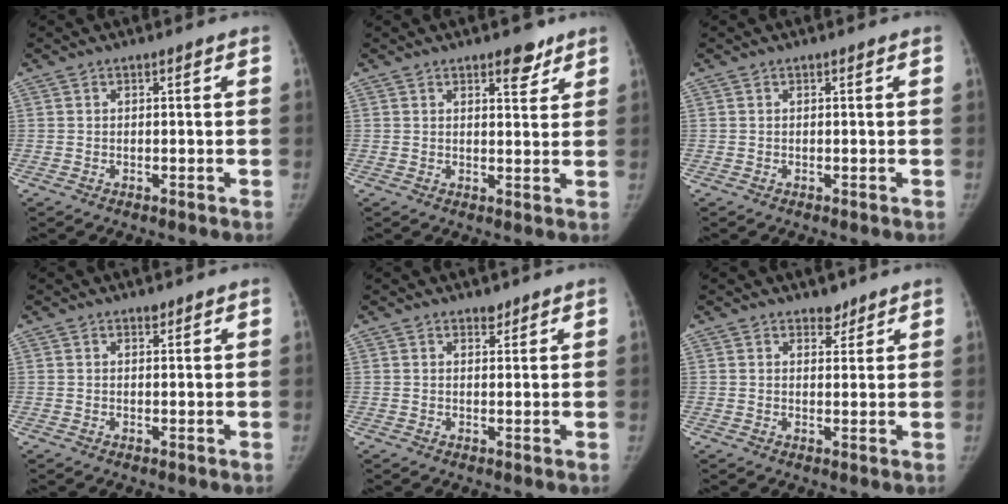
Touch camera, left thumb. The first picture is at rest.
{"total": 4.3, "force": [3.0, 2.0, 2.4], "torque": [-0.012, -0.018, 0.041]}
{"total": 0.0}
{"total": 0.9, "force": [0.8, 0.4, 0.3], "torque": [0.000, -0.006, 0.010]}
{"total": 1.5, "force": [1.2, 0.7, 0.3], "torque": [0.005, -0.010, 0.017]}
{"total": 2.5, "force": [2.0, 1.4, 0.5], "torque": [0.010, -0.013, 0.026]}